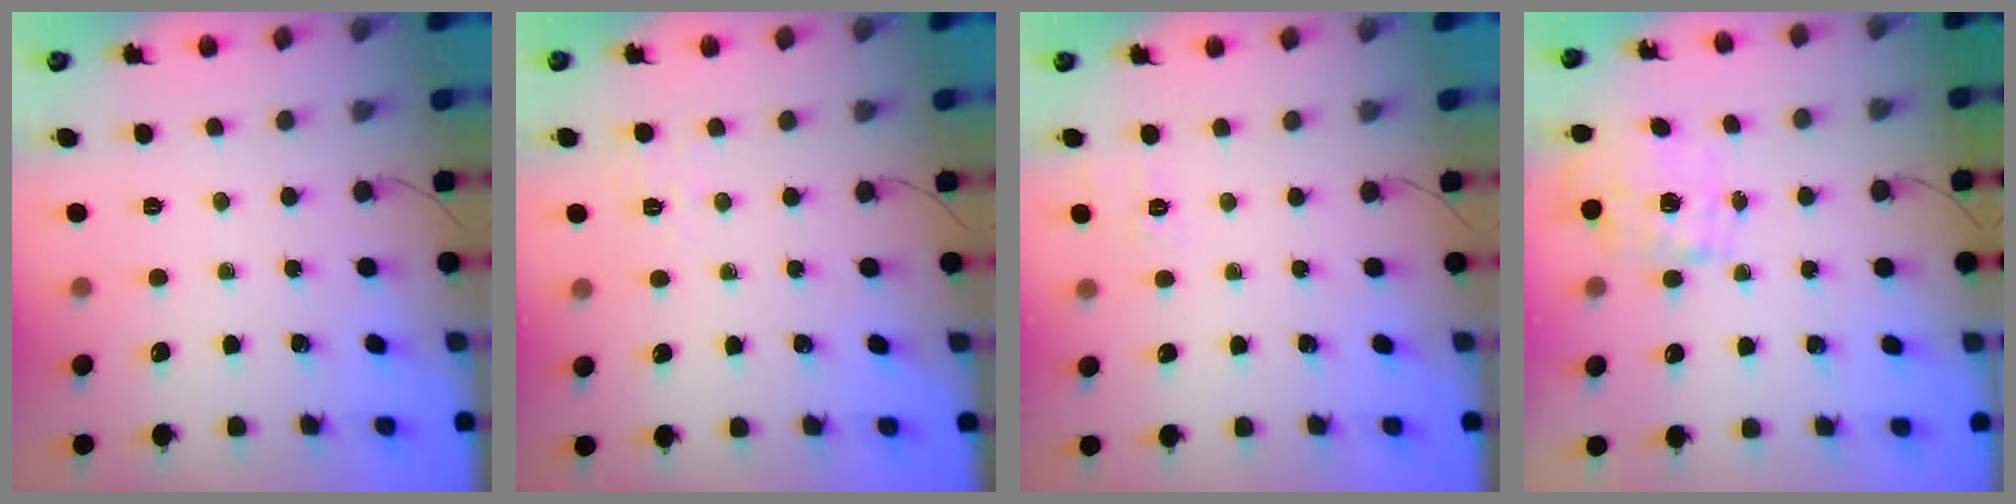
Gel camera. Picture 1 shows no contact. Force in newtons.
{"total": 2.7, "press": 2.0, "slide": 1.8}
{"total": 1.9, "press": 0.7, "slide": 1.7}
{"total": 2.3, "press": 2.3, "slide": 0.3}